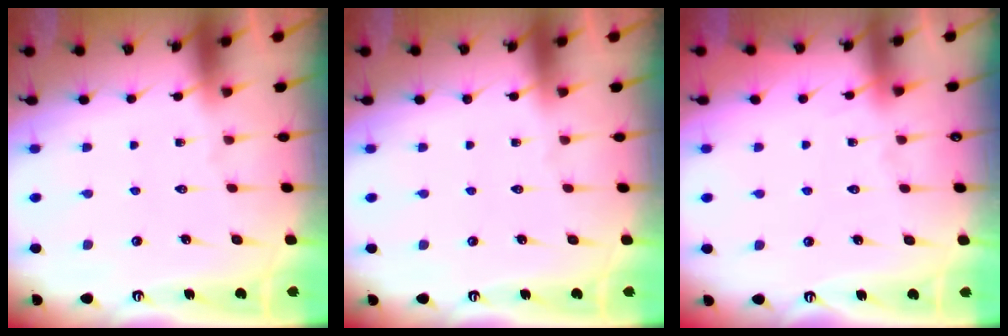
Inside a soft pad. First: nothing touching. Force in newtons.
{"total": 0.0}
{"total": 3.5, "press": 3.5, "slide": 0.5}